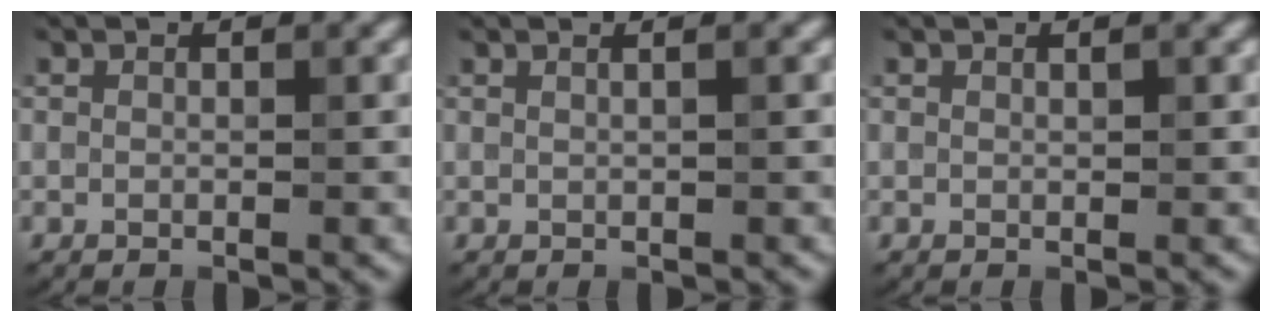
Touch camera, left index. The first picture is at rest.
{"total": 1.8, "force": [0.8, 0.9, 1.3], "torque": [-0.001, -0.001, -0.009]}
{"total": 0.0}